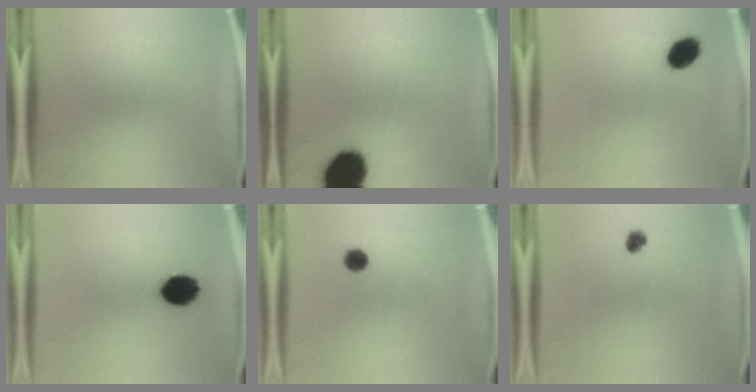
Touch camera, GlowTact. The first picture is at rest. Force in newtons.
{"total": 15.1}
{"total": 6.2}
{"total": 10.0}
{"total": 2.5}
{"total": 2.2}